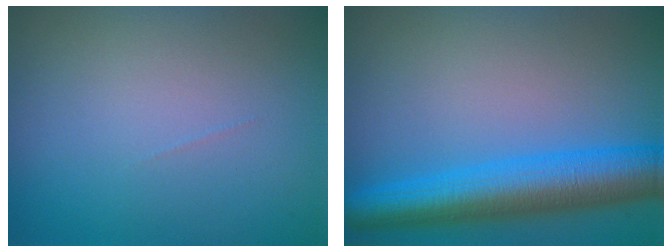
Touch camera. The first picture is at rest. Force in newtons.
{"total": 7.7, "press": 7.7, "slide": 0.3}